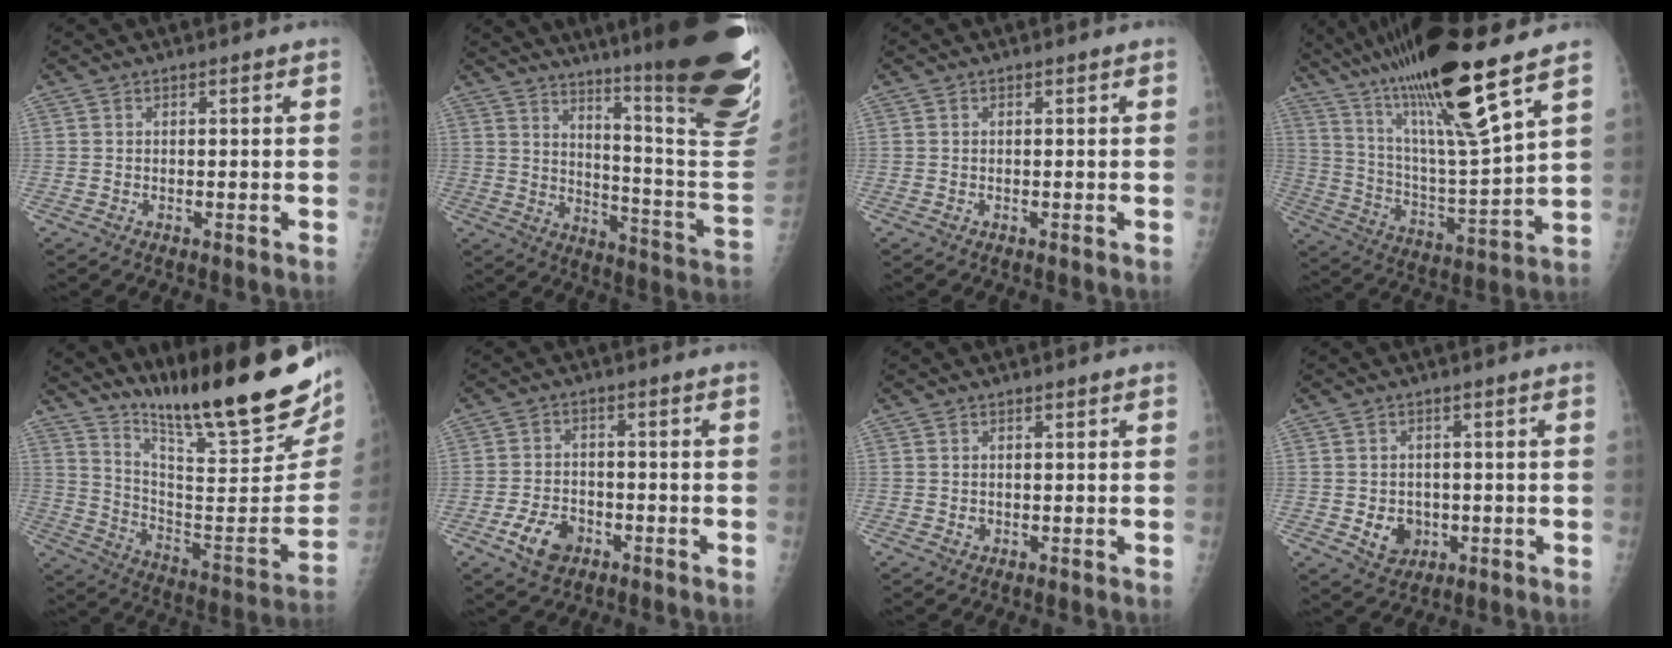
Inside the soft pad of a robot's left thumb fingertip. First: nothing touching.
{"total": 30.6, "force": [19.3, 3.8, 23.5], "torque": [-0.243, -0.109, 0.265]}
{"total": 0.0}
{"total": 23.3, "force": [15.2, 2.3, 17.6], "torque": [-0.310, -0.057, 0.275]}
{"total": 27.7, "force": [20.2, 3.9, 18.5], "torque": [-0.266, -0.118, 0.319]}
{"total": 6.7, "force": [-3.3, 4.6, 3.7], "torque": [-0.057, 0.016, -0.056]}
{"total": 0.9, "force": [0.1, 0.8, 0.3], "torque": [0.000, 0.001, 0.003]}
{"total": 5.3, "force": [-1.0, 4.5, 2.7], "torque": [-0.018, 0.003, -0.005]}